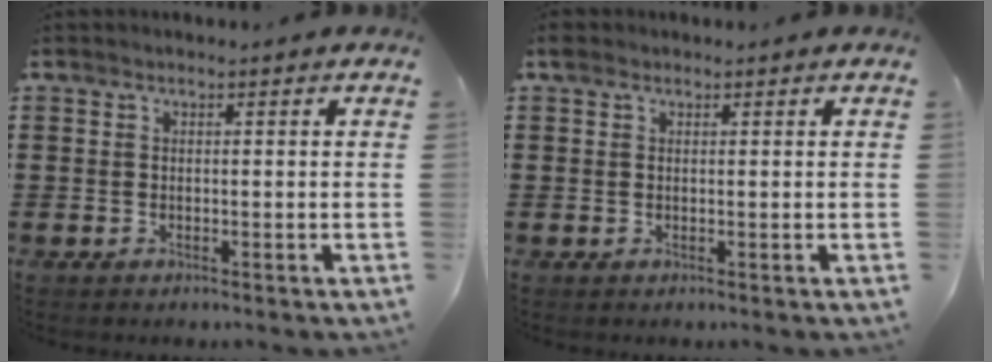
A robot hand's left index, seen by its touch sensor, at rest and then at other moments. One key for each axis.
{"total": 0.8, "fx": 0.5, "fy": 0.6, "fz": 0.3, "tx": -0.009, "ty": 0.006, "tz": 0.008}